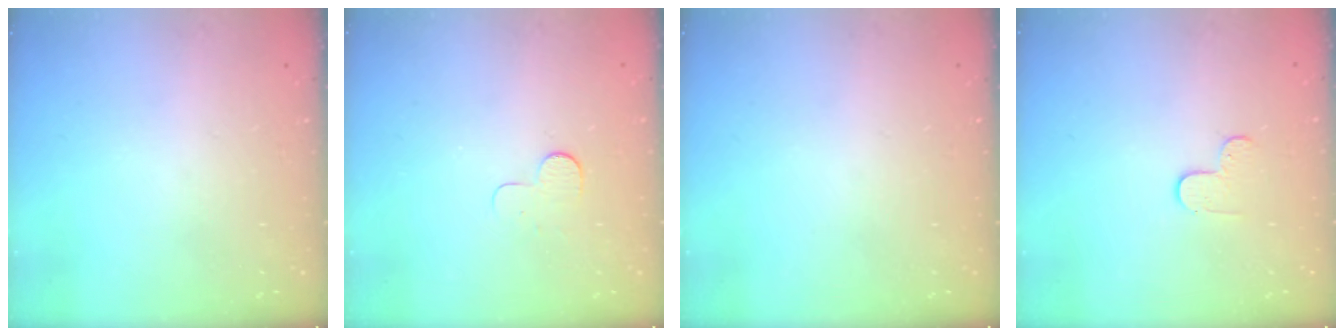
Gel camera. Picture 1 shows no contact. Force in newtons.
{"total": 4.3, "press": 4.3, "slide": 0.3}
{"total": 0.0}
{"total": 4.2, "press": 4.1, "slide": 0.5}